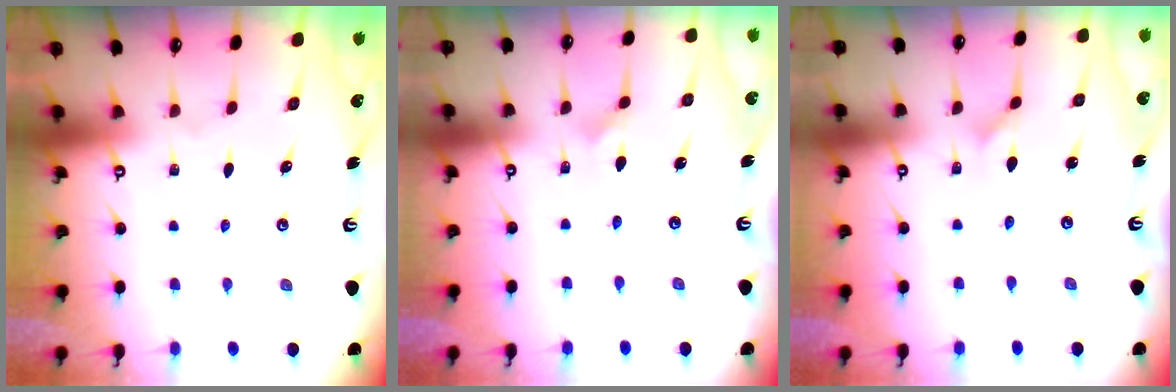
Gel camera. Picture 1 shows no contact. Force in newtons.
{"total": 2.9, "press": 2.9, "slide": 0.0}
{"total": 0.9, "press": 0.9, "slide": 0.0}